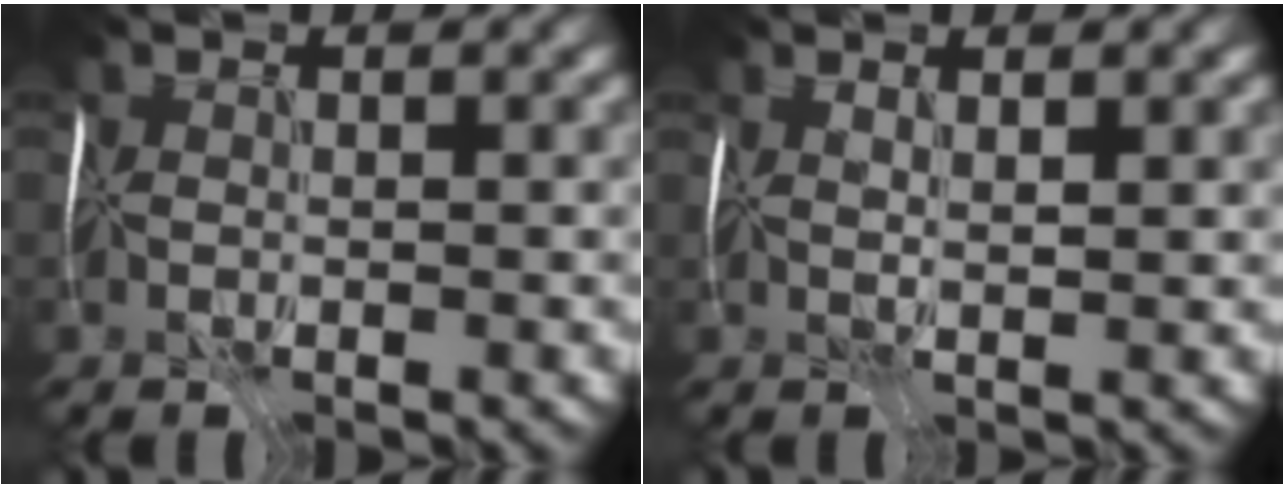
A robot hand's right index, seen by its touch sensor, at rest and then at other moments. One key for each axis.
{"total": 1.5, "fx": 1.2, "fy": -0.6, "fz": 0.7, "tx": -0.014, "ty": 0.003, "tz": 0.027}